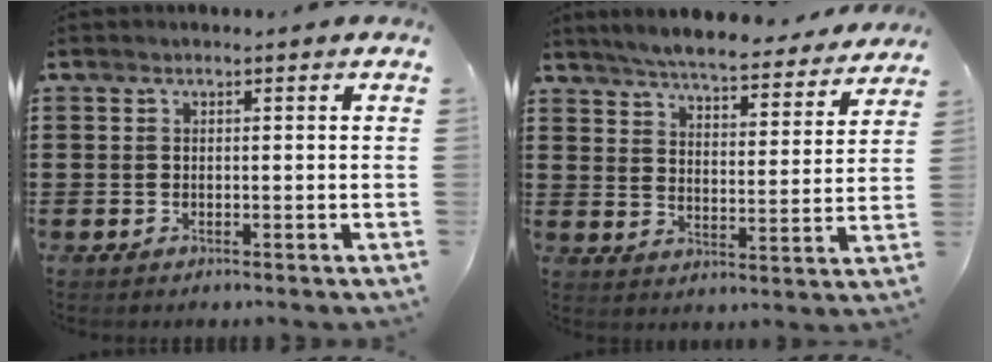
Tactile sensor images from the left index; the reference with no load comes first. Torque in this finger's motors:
{"motor_torque": [2.14, 0.00, 0.46, 0.10]}